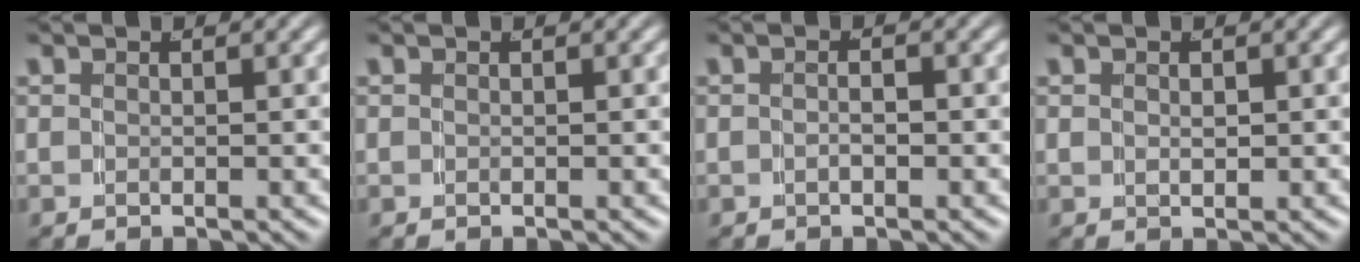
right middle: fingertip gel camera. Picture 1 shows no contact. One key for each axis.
{"total": 0.0}
{"total": 1.1, "fx": -0.7, "fy": 0.0, "fz": 0.8, "tx": -0.012, "ty": -0.003, "tz": -0.010}
{"total": 0.8, "fx": 0.1, "fy": 0.2, "fz": 0.8, "tx": -0.016, "ty": -0.010, "tz": 0.012}